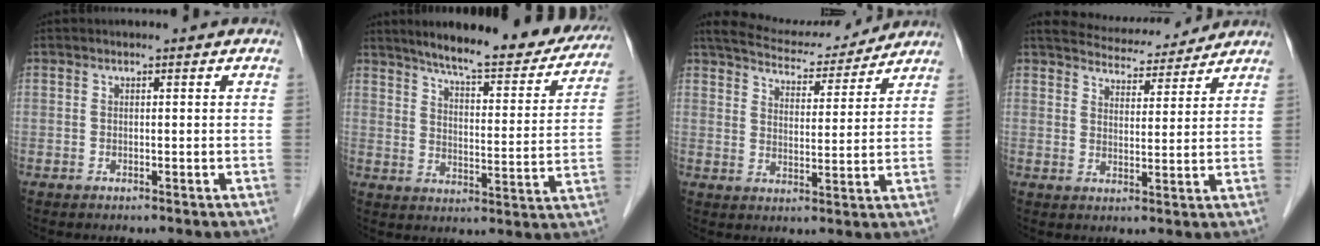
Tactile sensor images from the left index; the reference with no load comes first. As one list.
[{"total": 20.2, "force": [17.4, 3.9, 9.5], "torque": [-0.122, -0.014, 0.223]}, {"total": 12.5, "force": [11.9, 2.2, 3.3], "torque": [-0.051, 0.014, 0.176]}, {"total": 9.9, "force": [9.5, 2.1, 2.2], "torque": [-0.035, 0.013, 0.135]}]